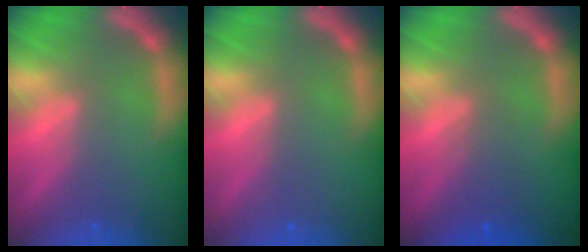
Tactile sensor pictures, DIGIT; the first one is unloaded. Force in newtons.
{"total": 0.0}
{"total": 2.5}